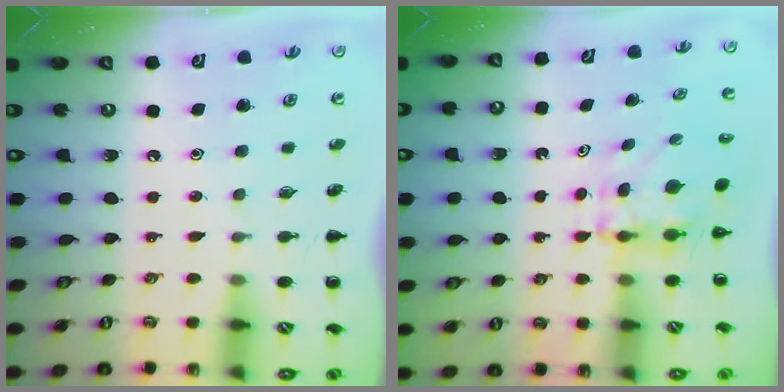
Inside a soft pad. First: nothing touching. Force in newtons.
{"total": 4.0, "press": 4.0, "slide": 0.3}